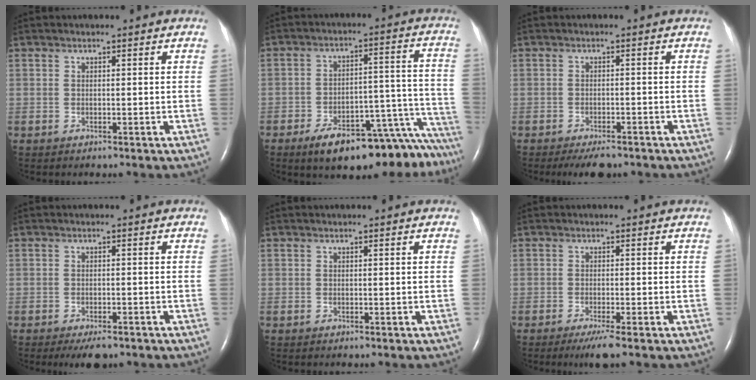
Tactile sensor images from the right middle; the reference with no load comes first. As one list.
[{"total": 20.2, "force": [-17.1, 4.8, 9.6], "torque": [-0.034, 0.049, -0.229]}, {"total": 4.3, "force": [-3.5, 1.4, 2.1], "torque": [-0.031, -0.005, -0.050]}, {"total": 3.8, "force": [-2.8, 1.3, 2.2], "torque": [-0.032, -0.005, -0.038]}, {"total": 0.0}, {"total": 3.1, "force": [-2.0, -0.2, 2.3], "torque": [-0.043, -0.011, -0.037]}]